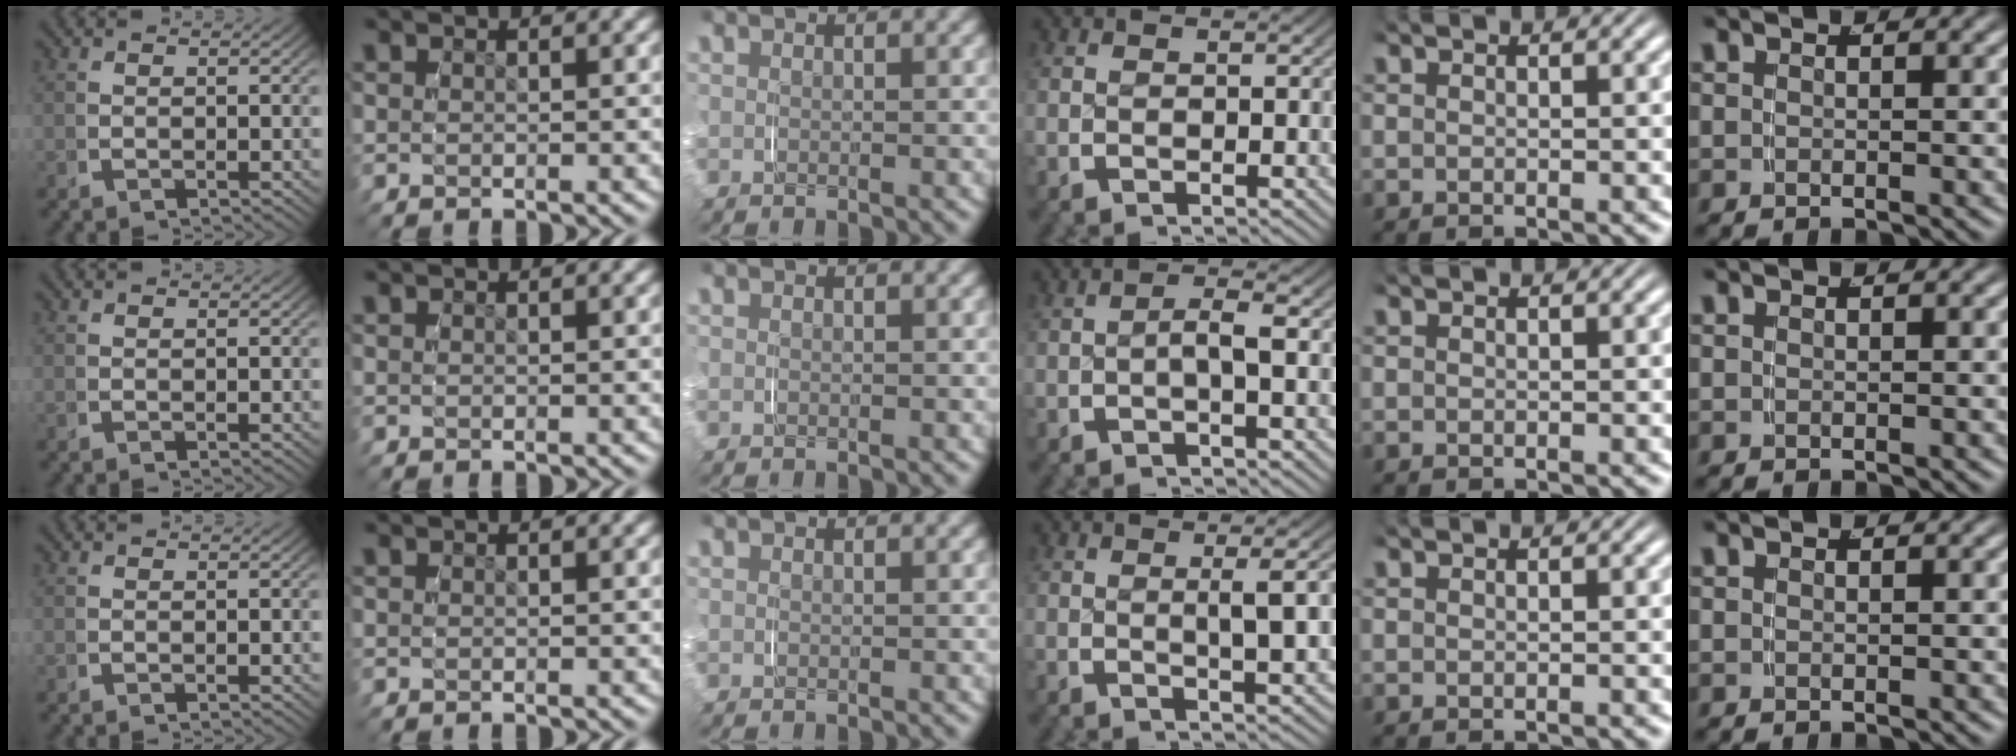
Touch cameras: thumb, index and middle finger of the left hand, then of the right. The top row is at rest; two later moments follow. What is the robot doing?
{"motion": "grasp_and_lifting", "object": "map"}